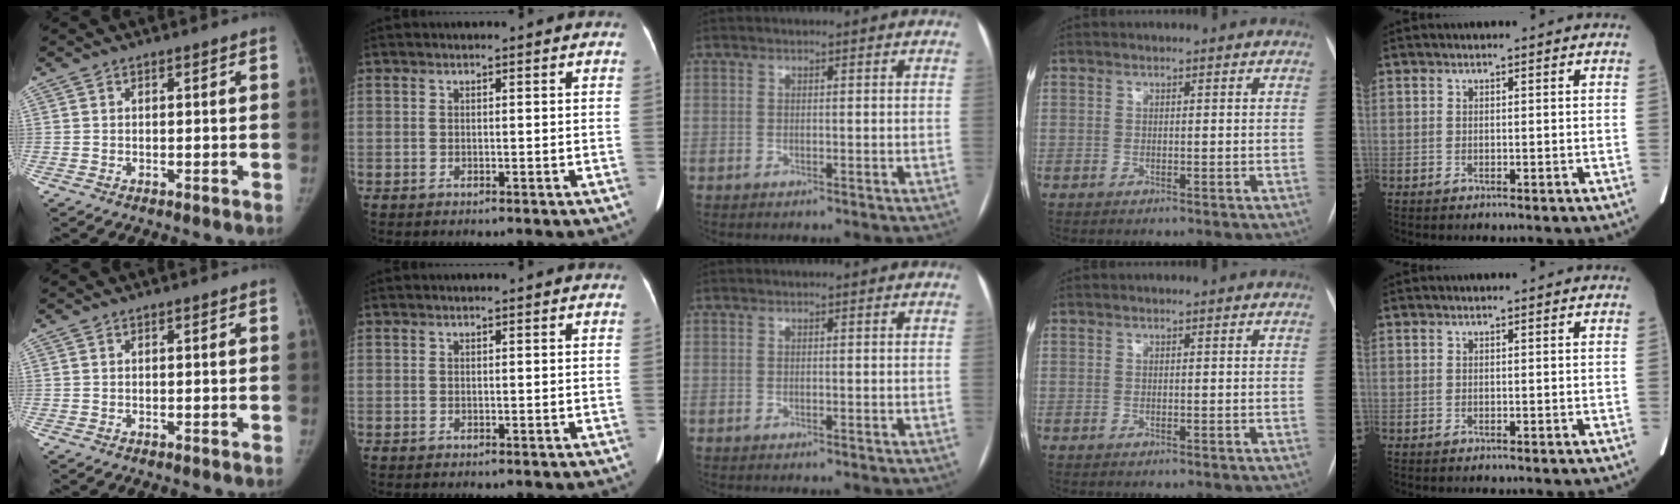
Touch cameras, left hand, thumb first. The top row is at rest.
{}